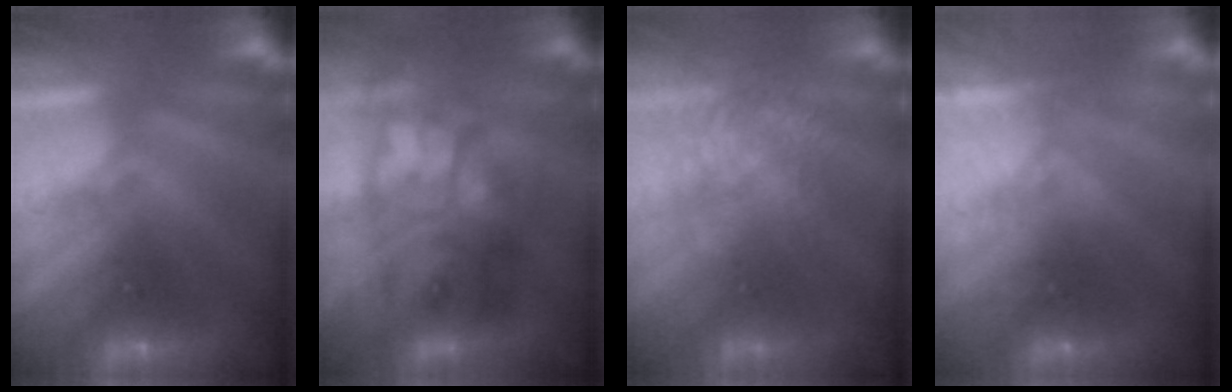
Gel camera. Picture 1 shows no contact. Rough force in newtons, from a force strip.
{"total": 8.7}
{"total": 3.7}
{"total": 2.3}